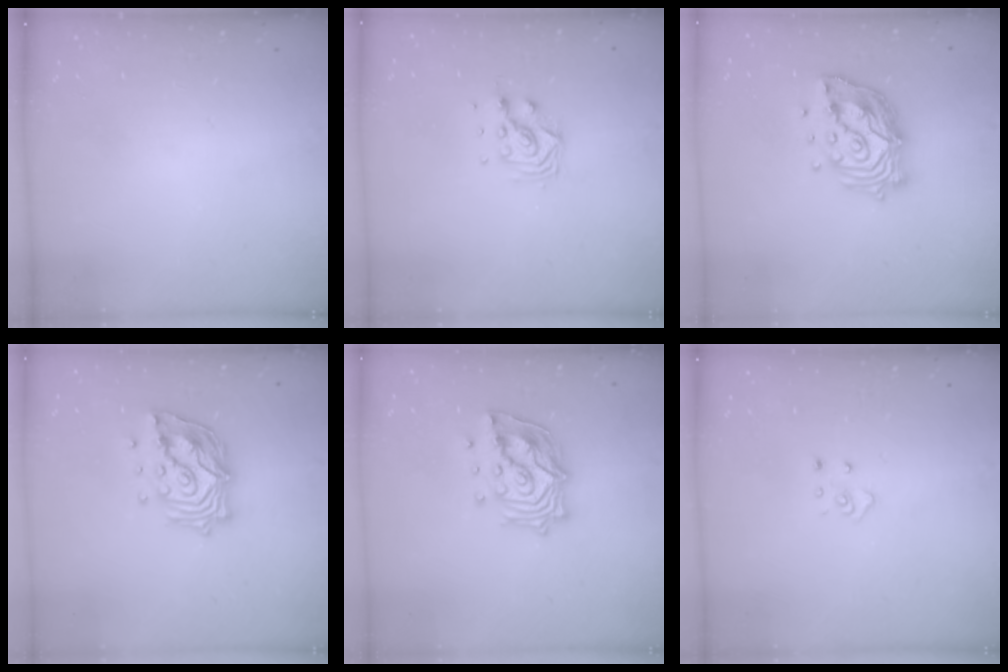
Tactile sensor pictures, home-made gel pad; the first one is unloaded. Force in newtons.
{"total": 7.3, "press": 7.3, "slide": 0.6}
{"total": 15.0, "press": 14.9, "slide": 1.9}
{"total": 15.3, "press": 15.2, "slide": 1.7}
{"total": 15.4, "press": 15.3, "slide": 1.3}
{"total": 3.9, "press": 3.9, "slide": 0.2}